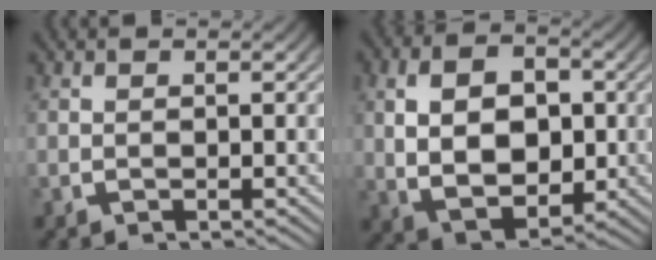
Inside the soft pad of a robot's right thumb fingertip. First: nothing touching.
{"total": 10.6, "force": [-0.5, 7.3, 7.6], "torque": [-0.148, -0.035, 0.010]}